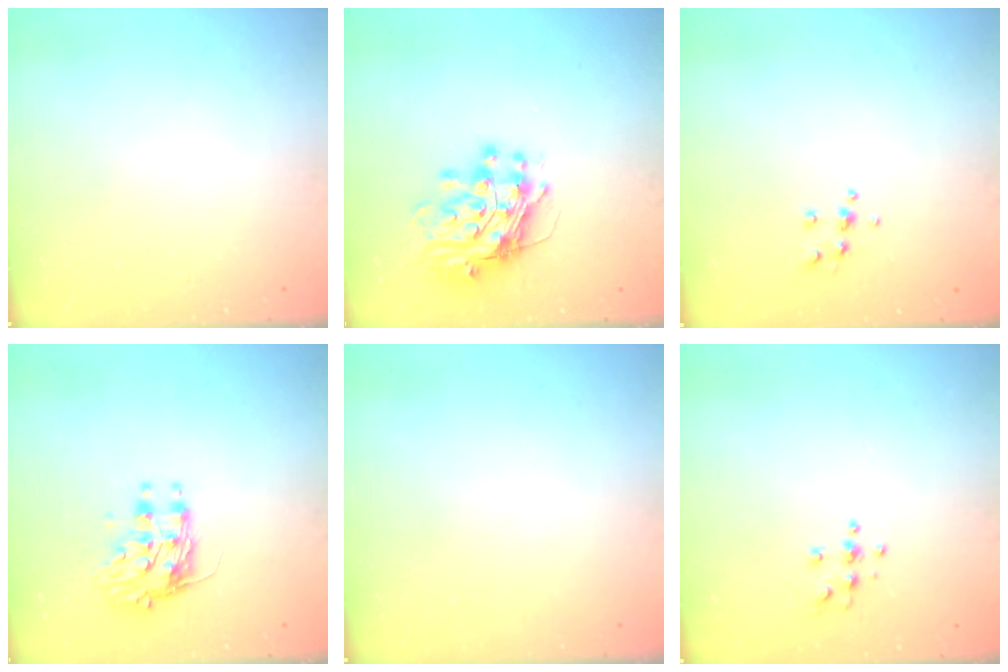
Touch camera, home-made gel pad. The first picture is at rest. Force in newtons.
{"total": 13.1, "press": 13.1, "slide": 1.3}
{"total": 5.5, "press": 5.4, "slide": 0.6}
{"total": 8.4, "press": 8.4, "slide": 0.3}
{"total": 0.0}
{"total": 4.0, "press": 4.0, "slide": 0.3}